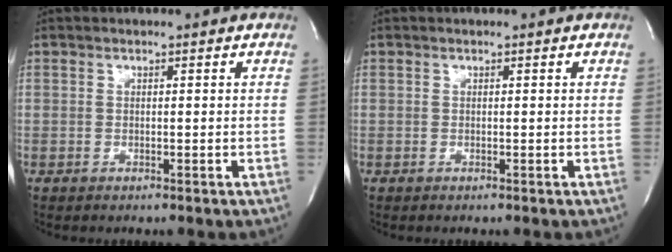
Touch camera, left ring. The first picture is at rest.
{"total": 0.0}